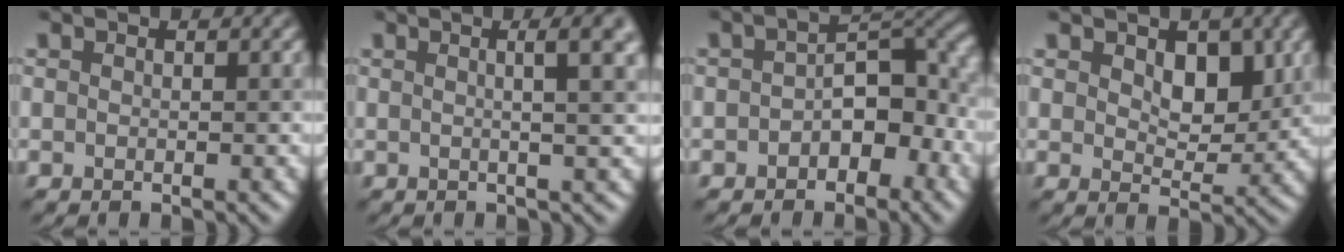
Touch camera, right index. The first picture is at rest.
{"total": 5.7, "force": [1.4, 1.8, 5.2], "torque": [-0.038, 0.029, -0.002]}
{"total": 5.1, "force": [-1.1, 3.0, 4.0], "torque": [-0.043, 0.016, -0.024]}
{"total": 3.4, "force": [1.3, 2.2, 2.2], "torque": [-0.036, -0.003, 0.021]}